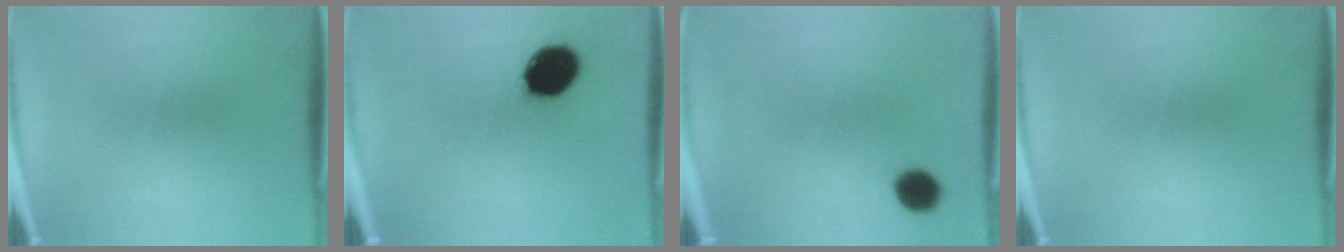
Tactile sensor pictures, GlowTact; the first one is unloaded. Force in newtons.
{"total": 14.0}
{"total": 5.3}
{"total": 0.0}